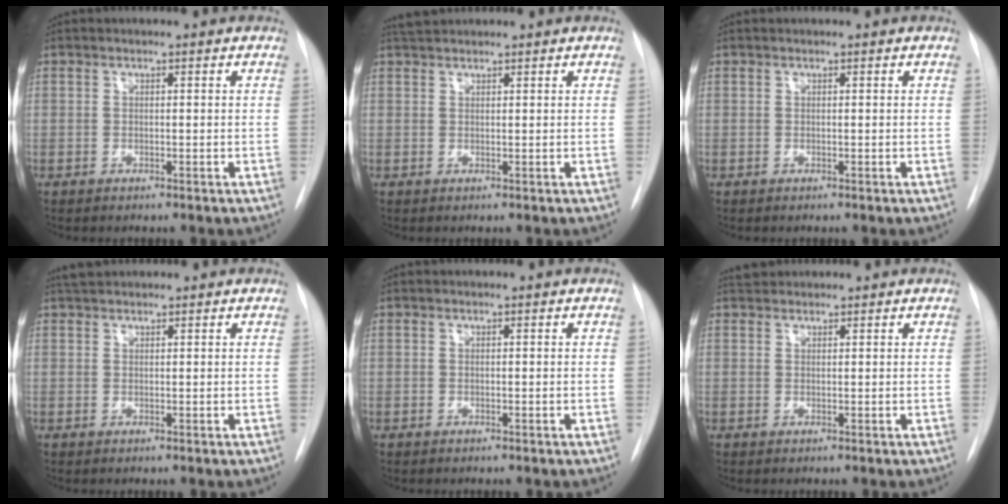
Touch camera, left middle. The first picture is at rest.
{"total": 2.4, "force": [2.3, 0.4, 0.6], "torque": [-0.013, 0.018, 0.042]}
{"total": 0.0}
{"total": 2.4, "force": [2.2, 0.6, 0.7], "torque": [-0.013, 0.019, 0.039]}
{"total": 0.0}
{"total": 2.0, "force": [1.8, 0.6, 0.1], "torque": [-0.005, 0.017, 0.032]}